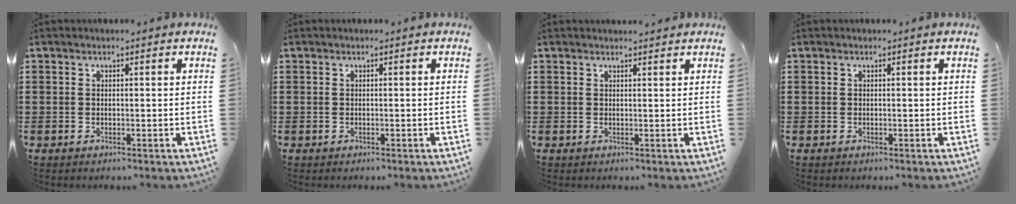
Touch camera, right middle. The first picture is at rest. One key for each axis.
{"total": 0.0}
{"total": 0.9, "fx": 0.9, "fy": 0.0, "fz": 0.2, "tx": 0.002, "ty": -0.005, "tz": 0.015}
{"total": 0.0}